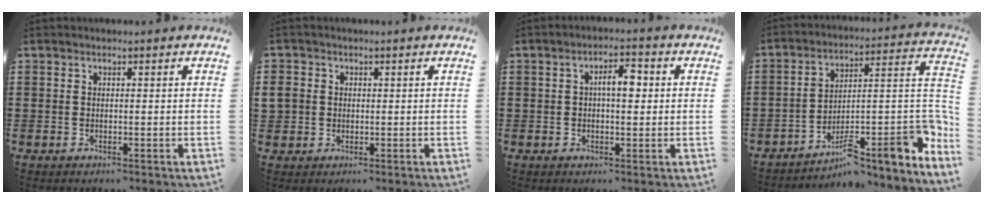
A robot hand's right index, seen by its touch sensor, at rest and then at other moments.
{"total": 2.2, "force": [0.1, 2.1, 0.6], "torque": [-0.020, 0.009, 0.000]}
{"total": 4.3, "force": [0.4, 1.7, 4.0], "torque": [-0.061, 0.002, 0.000]}
{"total": 9.8, "force": [-4.7, 2.6, 8.2], "torque": [-0.111, -0.015, -0.086]}